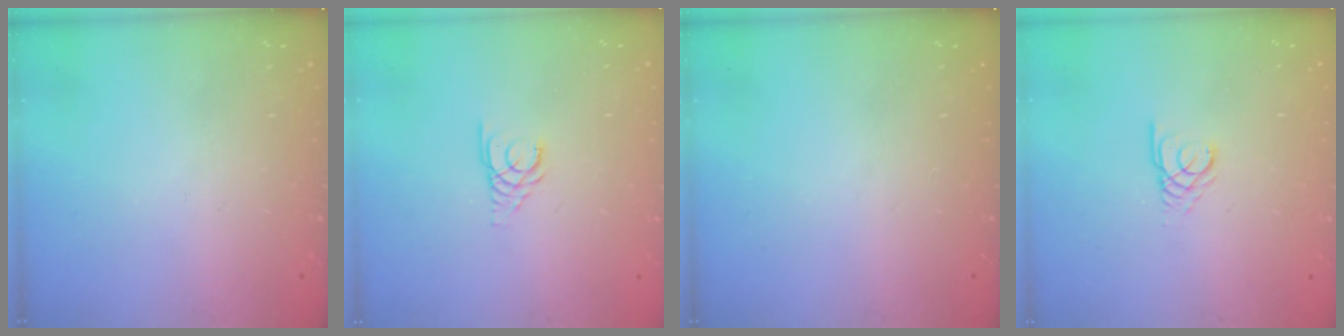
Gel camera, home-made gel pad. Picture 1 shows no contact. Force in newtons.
{"total": 2.7, "press": 2.7, "slide": 0.3}
{"total": 0.0}
{"total": 2.6, "press": 2.6, "slide": 0.2}